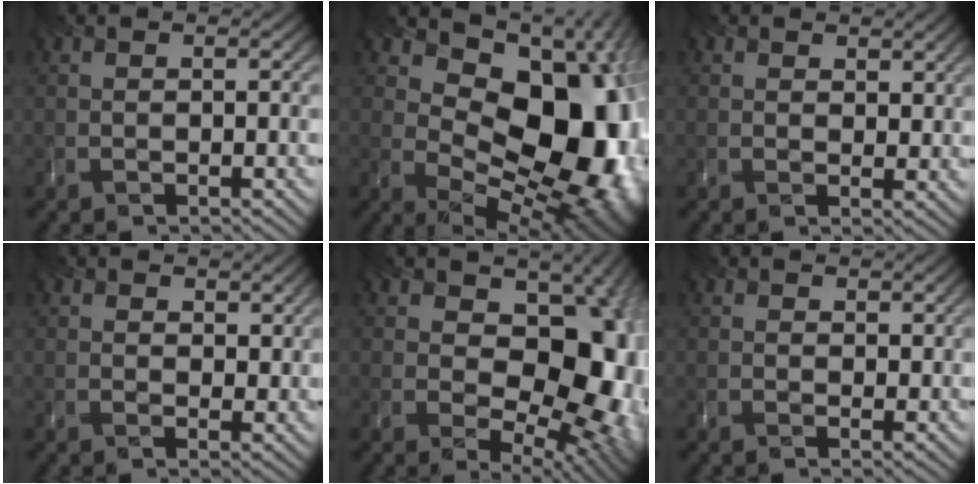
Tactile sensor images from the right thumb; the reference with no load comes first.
{"total": 18.0, "force": [2.8, 12.1, 13.1], "torque": [-0.142, -0.023, 0.078]}
{"total": 2.0, "force": [1.5, 1.2, 0.7], "torque": [-0.019, -0.008, 0.035]}
{"total": 2.4, "force": [1.8, 1.3, 0.9], "torque": [-0.021, -0.009, 0.040]}
{"total": 15.8, "force": [0.7, 10.9, 11.4], "torque": [-0.101, -0.024, 0.043]}
{"total": 1.5, "force": [1.2, 0.8, 0.3], "torque": [-0.012, -0.008, 0.027]}